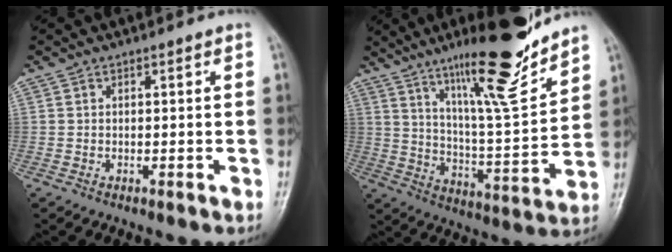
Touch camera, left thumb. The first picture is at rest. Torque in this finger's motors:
{"motor_torque": [2.02, 0.08, 1.58, -1.19, 0.42]}